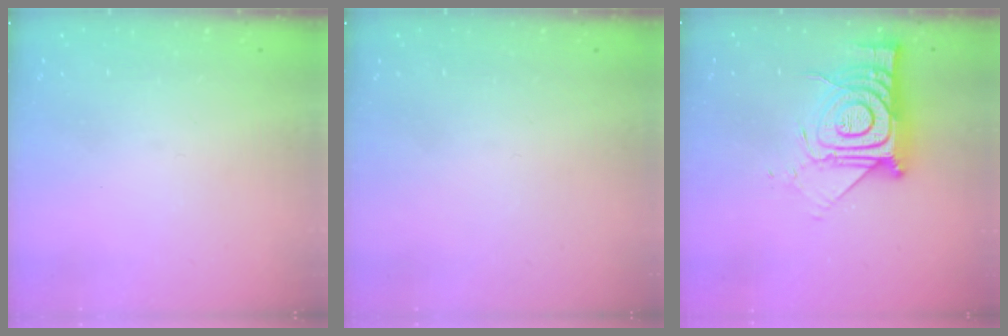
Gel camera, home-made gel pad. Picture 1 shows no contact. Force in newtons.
{"total": 1.8, "press": 1.7, "slide": 0.1}
{"total": 16.3, "press": 16.2, "slide": 1.5}